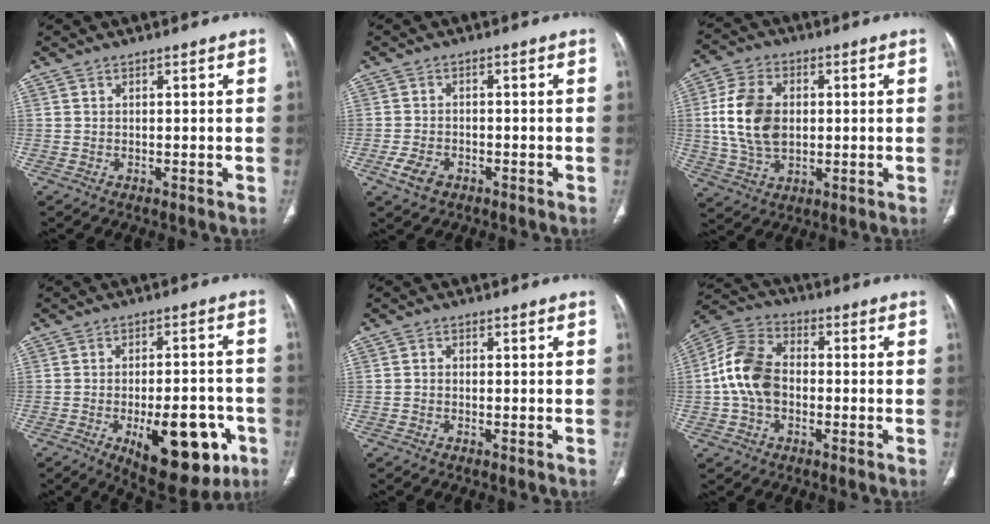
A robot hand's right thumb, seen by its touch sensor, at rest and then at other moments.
{"total": 4.3, "force": [-2.3, 2.6, 2.5], "torque": [-0.050, 0.007, -0.040]}
{"total": 12.9, "force": [0.9, 8.6, 9.5], "torque": [-0.175, 0.002, 0.021]}
{"total": 18.0, "force": [-6.9, 8.0, 14.5], "torque": [-0.160, 0.025, -0.081]}
{"total": 0.9, "force": [-0.3, 0.8, 0.4], "torque": [-0.002, 0.003, -0.011]}
{"total": 11.7, "force": [-1.1, 8.2, 8.3], "torque": [-0.154, 0.031, -0.032]}